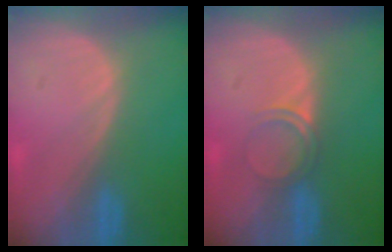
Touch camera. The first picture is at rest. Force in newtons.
{"total": 2.5, "press": 2.1, "slide": 1.2}